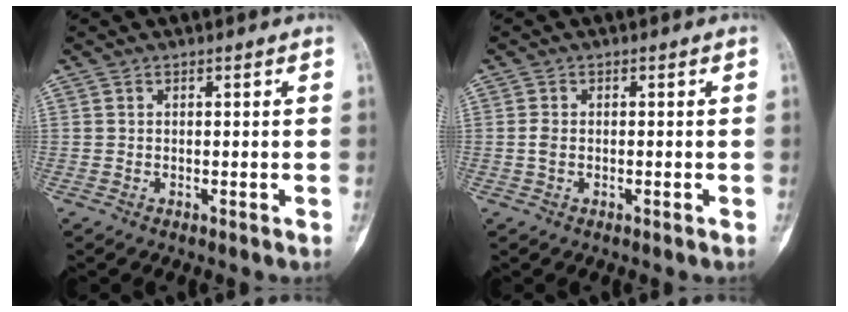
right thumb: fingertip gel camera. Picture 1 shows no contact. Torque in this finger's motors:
{"motor_torque": [0.29, 0.43, 0.54, 0.07, 0.04]}